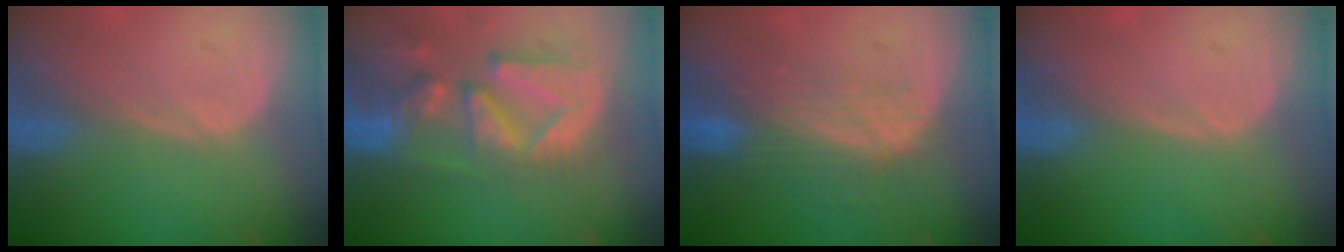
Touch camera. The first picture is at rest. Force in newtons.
{"total": 12.9, "press": 11.2, "slide": 6.3}
{"total": 7.6, "press": 6.8, "slide": 3.3}
{"total": 0.0}